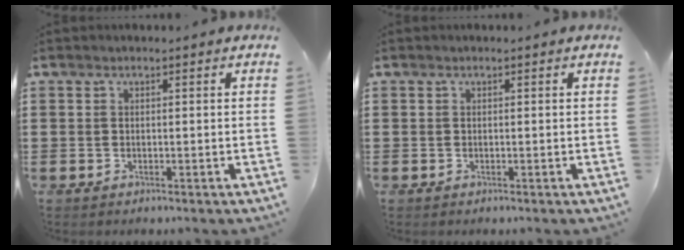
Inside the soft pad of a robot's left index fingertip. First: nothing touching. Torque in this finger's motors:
{"motor_torque": [-0.06, -0.02, -0.04, -0.02]}